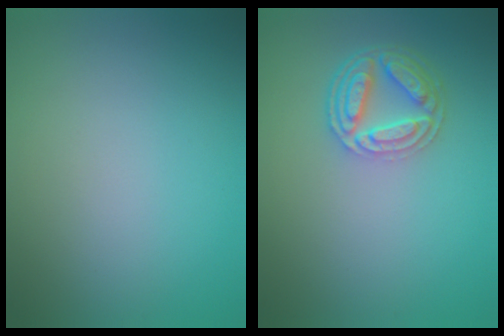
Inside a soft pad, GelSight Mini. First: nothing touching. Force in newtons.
{"total": 4.6, "press": 3.6, "slide": 2.9}